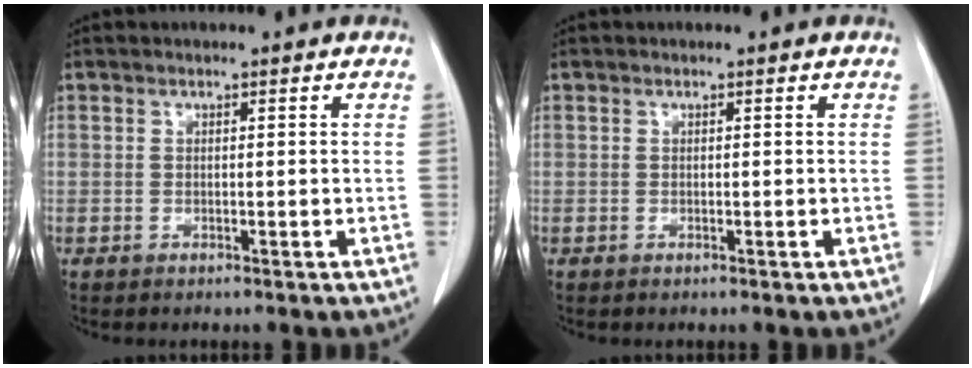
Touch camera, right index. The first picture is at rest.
{"total": 0.0}